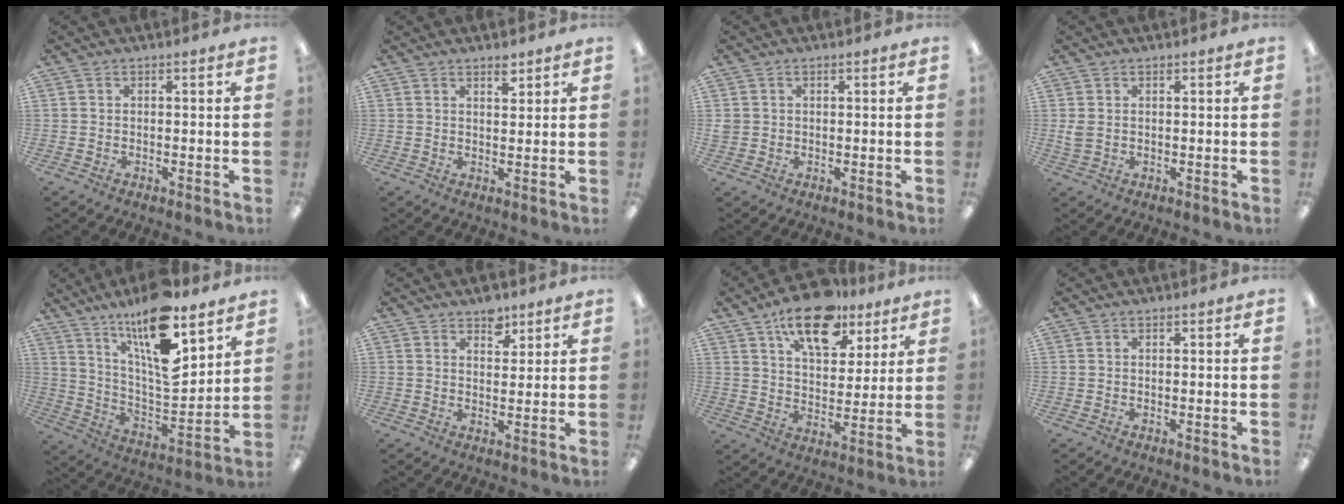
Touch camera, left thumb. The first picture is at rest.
{"total": 3.1, "force": [2.5, 1.2, 1.4], "torque": [-0.008, -0.014, 0.040]}
{"total": 1.4, "force": [0.3, 1.4, 0.1], "torque": [-0.005, 0.003, 0.004]}
{"total": 2.5, "force": [0.5, 1.7, 1.7], "torque": [-0.035, 0.004, 0.010]}
{"total": 18.4, "force": [12.6, 5.4, 12.4], "torque": [-0.223, -0.085, 0.209]}
{"total": 5.4, "force": [4.0, 2.9, 2.2], "torque": [-0.013, -0.024, 0.067]}
{"total": 16.9, "force": [11.4, 8.2, 9.4], "torque": [-0.142, -0.055, 0.195]}
{"total": 0.0}